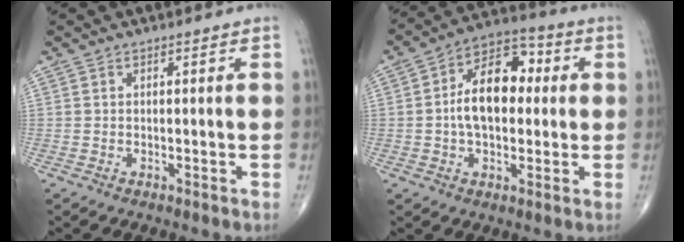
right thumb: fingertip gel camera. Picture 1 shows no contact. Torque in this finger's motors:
{"motor_torque": [0.19, 0.40, 1.37, 0.25, 0.15]}